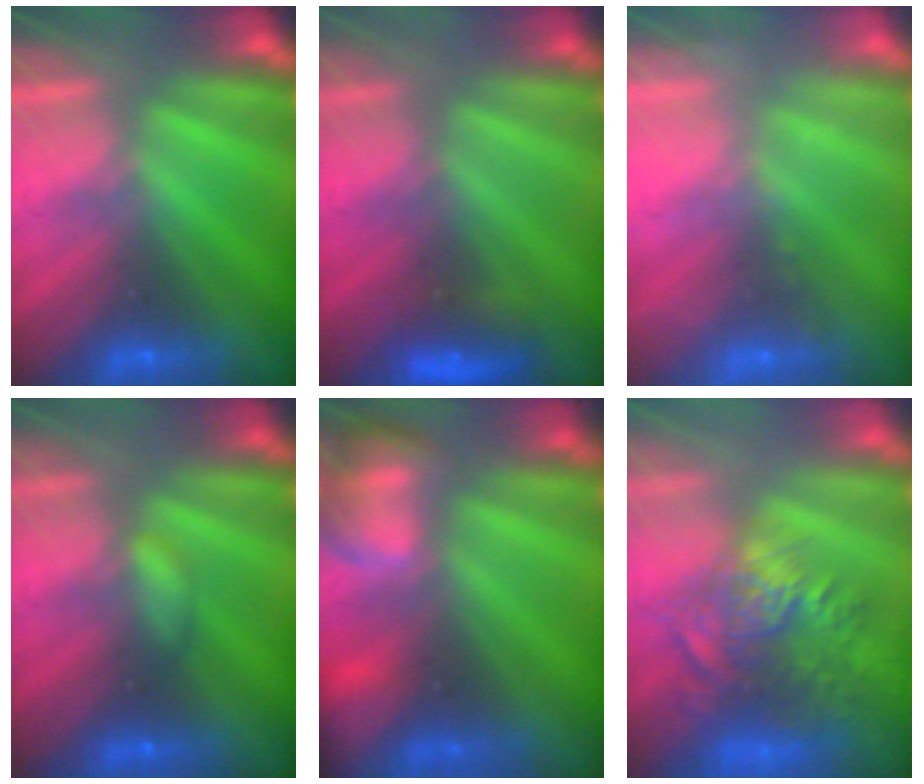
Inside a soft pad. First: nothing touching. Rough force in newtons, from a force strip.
{"total": 2.9}
{"total": 2.3}
{"total": 2.1}
{"total": 5.6}
{"total": 7.9}